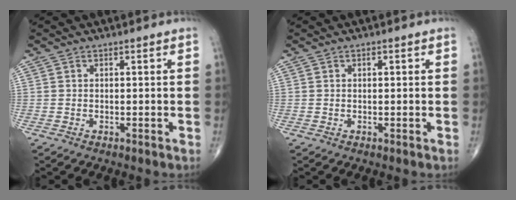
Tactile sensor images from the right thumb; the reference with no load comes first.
{"total": 0.8, "force": [0.3, 0.3, 0.7], "torque": [-0.010, 0.000, 0.005]}